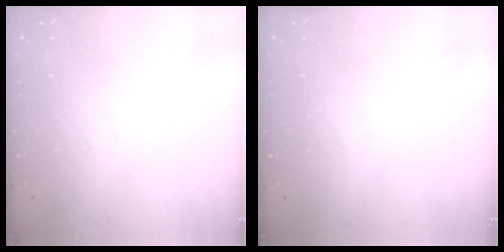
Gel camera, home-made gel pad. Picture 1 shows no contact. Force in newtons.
{"total": 0.0}